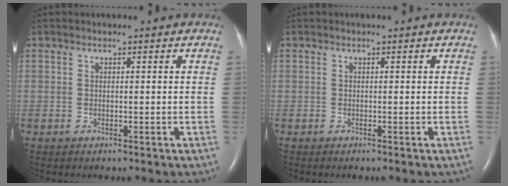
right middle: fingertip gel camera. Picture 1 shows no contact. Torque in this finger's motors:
{"motor_torque": [0.02, -0.05, -0.05, -0.01]}